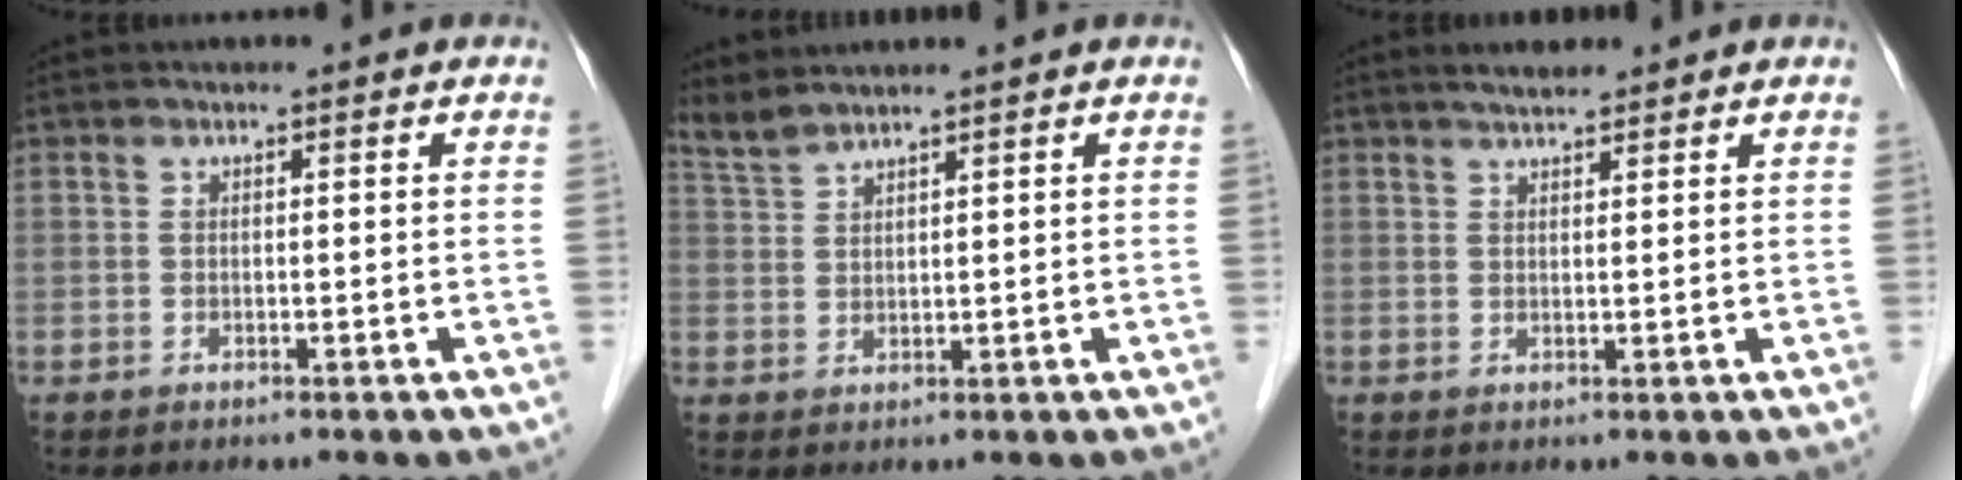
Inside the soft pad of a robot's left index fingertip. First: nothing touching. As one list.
[{"total": 3.0, "force": [2.9, -0.2, 0.6], "torque": [-0.023, 0.012, 0.069]}, {"total": 2.9, "force": [2.5, 0.8, 1.2], "torque": [-0.022, 0.011, 0.041]}]